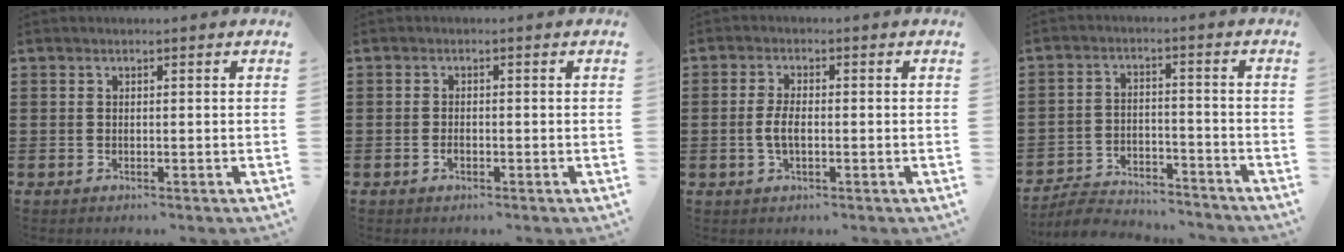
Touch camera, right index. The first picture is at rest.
{"total": 1.1, "force": [-0.6, 0.5, 0.8], "torque": [-0.018, -0.003, -0.010]}
{"total": 3.3, "force": [-0.5, 1.4, 3.0], "torque": [-0.070, -0.001, -0.014]}
{"total": 5.4, "force": [-5.3, 0.7, 0.7], "torque": [-0.026, 0.005, -0.109]}